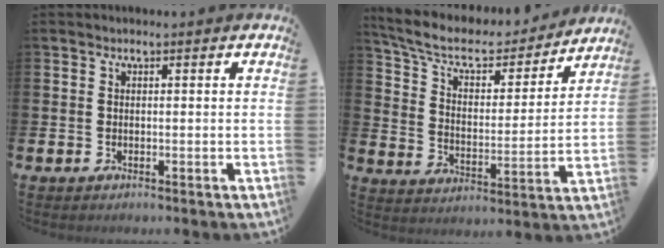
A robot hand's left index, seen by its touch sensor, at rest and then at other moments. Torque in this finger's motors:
{"motor_torque": [0.93, -1.21, 0.25, 0.07]}